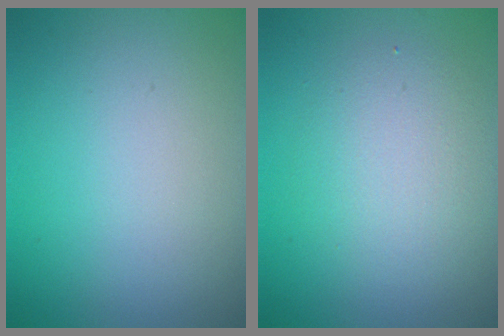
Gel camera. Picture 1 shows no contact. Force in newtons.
{"total": 3.4, "press": 3.4, "slide": 0.2}